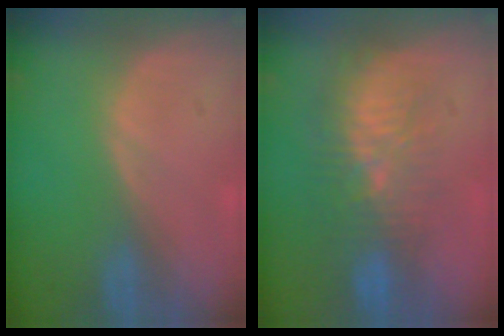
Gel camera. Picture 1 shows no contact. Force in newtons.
{"total": 9.3, "press": 8.6, "slide": 3.6}